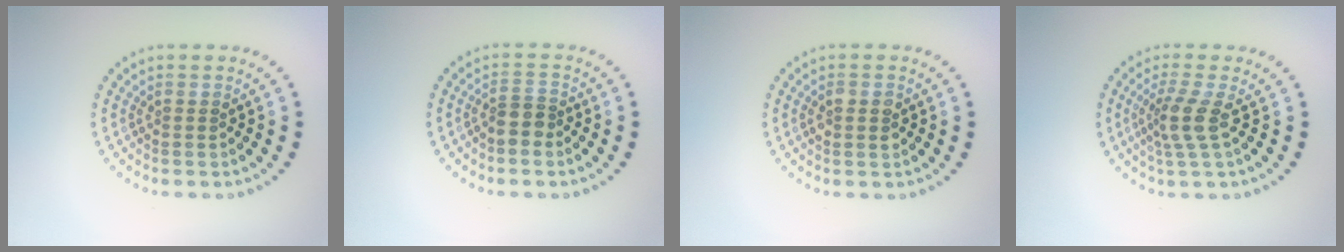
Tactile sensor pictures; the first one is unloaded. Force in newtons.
{"total": 2.1, "press": 1.7, "slide": 1.1}
{"total": 1.5, "press": 1.5, "slide": 0.2}
{"total": 2.6, "press": 1.9, "slide": 1.7}